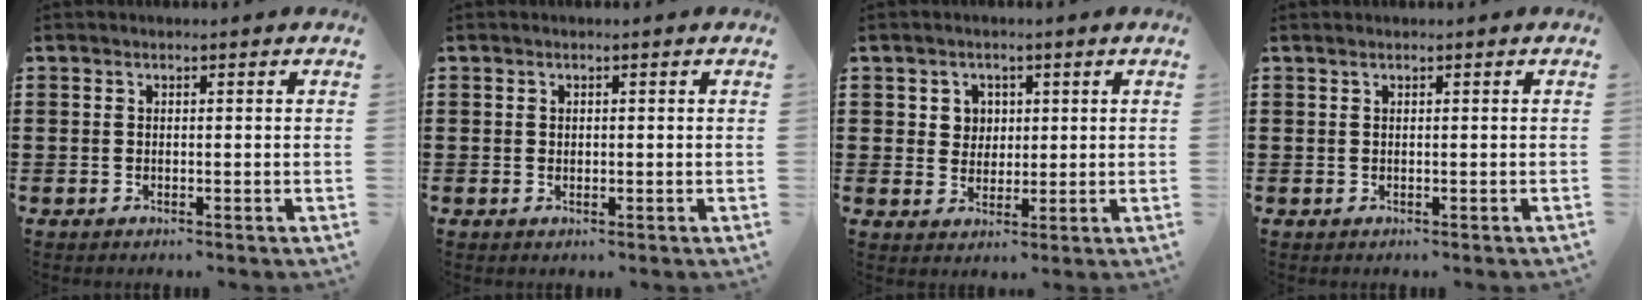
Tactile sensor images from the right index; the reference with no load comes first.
{"total": 0.5, "force": [0.2, 0.5, 0.1], "torque": [-0.003, 0.004, 0.005]}
{"total": 3.3, "force": [1.2, 3.0, 0.7], "torque": [-0.026, 0.011, 0.021]}
{"total": 0.0}